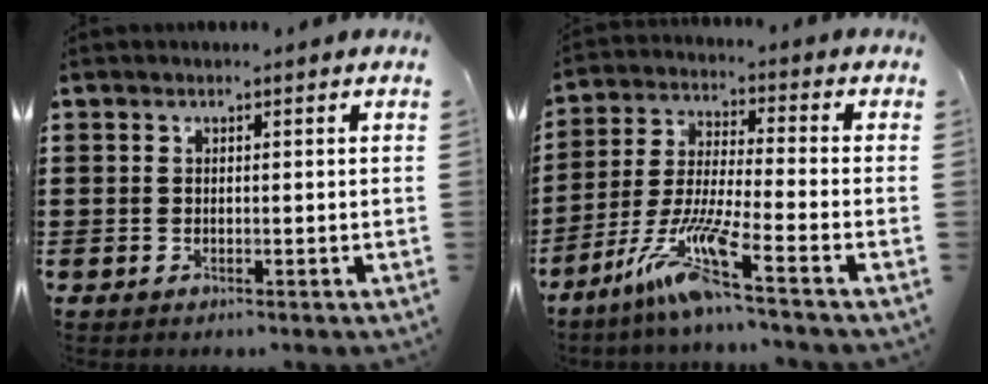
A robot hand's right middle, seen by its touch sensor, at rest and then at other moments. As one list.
[{"total": 9.6, "force": [-6.3, 0.4, 7.2], "torque": [-0.158, -0.015, -0.128]}]